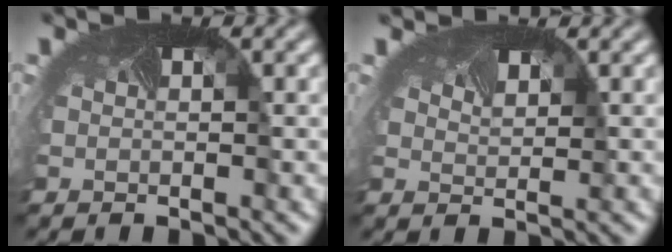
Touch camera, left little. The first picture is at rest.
{"total": 1.4, "force": [1.4, 0.1, -0.2], "torque": [-0.004, -0.008, 0.019]}